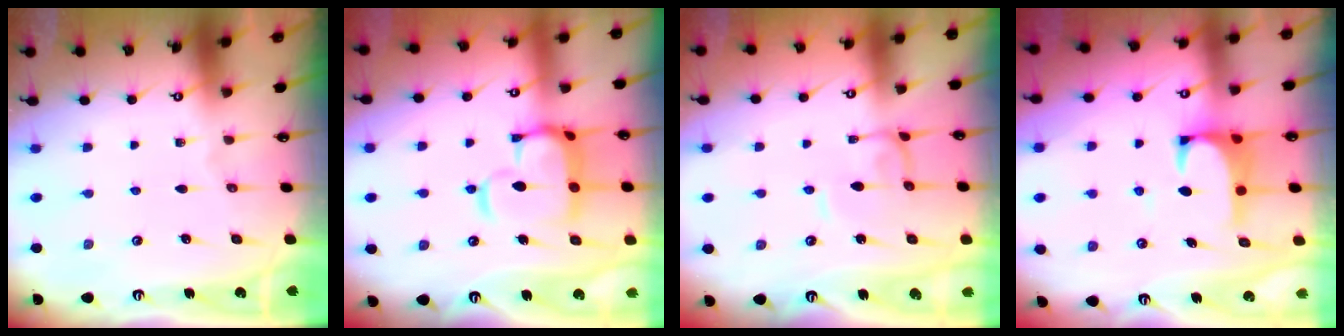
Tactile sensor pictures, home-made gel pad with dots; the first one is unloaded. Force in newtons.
{"total": 9.8, "press": 9.8, "slide": 0.9}
{"total": 1.6, "press": 1.5, "slide": 0.1}
{"total": 2.5, "press": 2.4, "slide": 0.8}